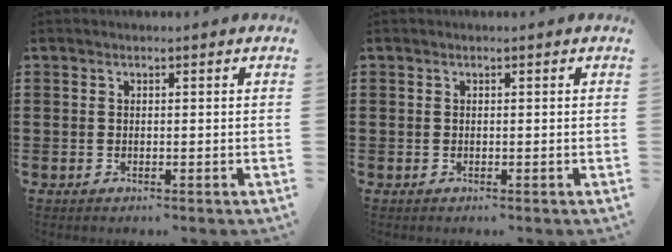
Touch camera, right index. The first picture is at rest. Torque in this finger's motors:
{"motor_torque": [2.14, 0.00, 0.00, -0.01]}